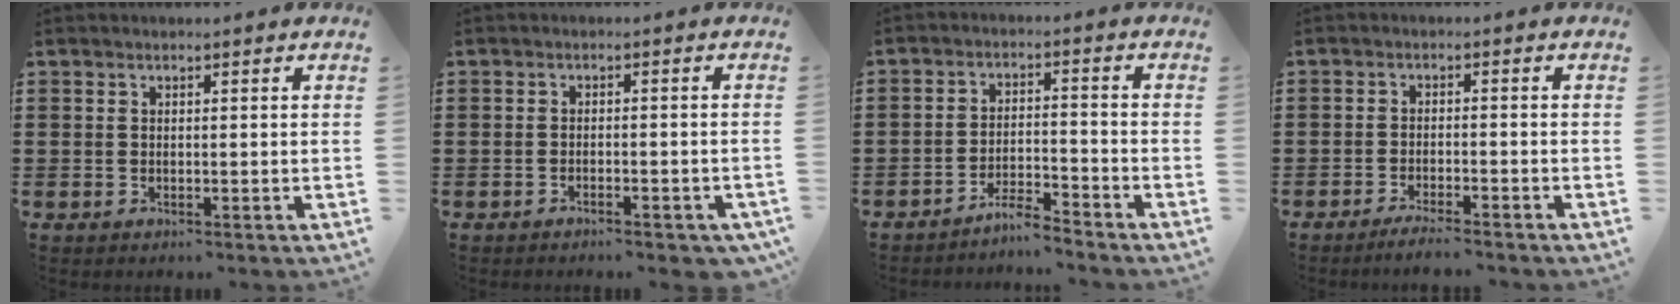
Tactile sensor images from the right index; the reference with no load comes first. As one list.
[{"total": 1.7, "force": [-1.5, 0.2, 0.7], "torque": [-0.015, 0.002, -0.030]}, {"total": 4.1, "force": [-4.0, 0.0, 1.0], "torque": [-0.027, 0.004, -0.082]}, {"total": 2.4, "force": [-2.2, -0.2, 0.9], "torque": [-0.016, 0.000, -0.043]}]